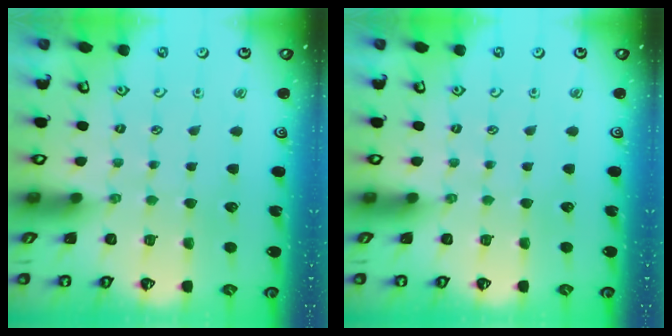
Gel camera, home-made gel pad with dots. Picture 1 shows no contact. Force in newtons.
{"total": 0.0}